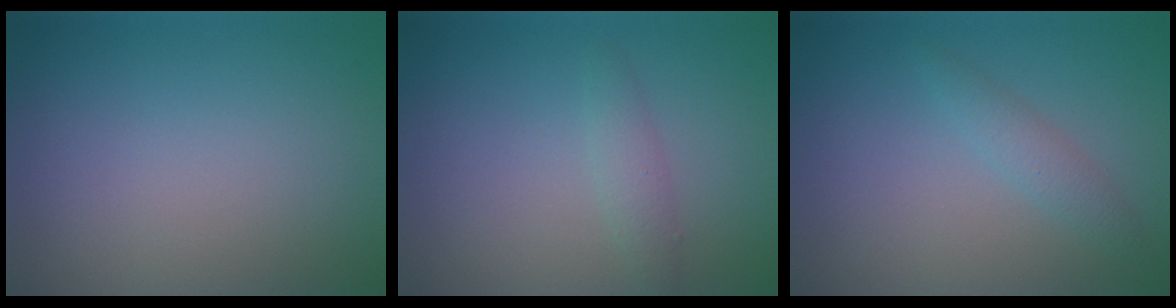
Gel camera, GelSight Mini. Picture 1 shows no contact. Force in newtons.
{"total": 1.4, "press": 1.4, "slide": 0.0}
{"total": 1.5, "press": 1.5, "slide": 0.0}